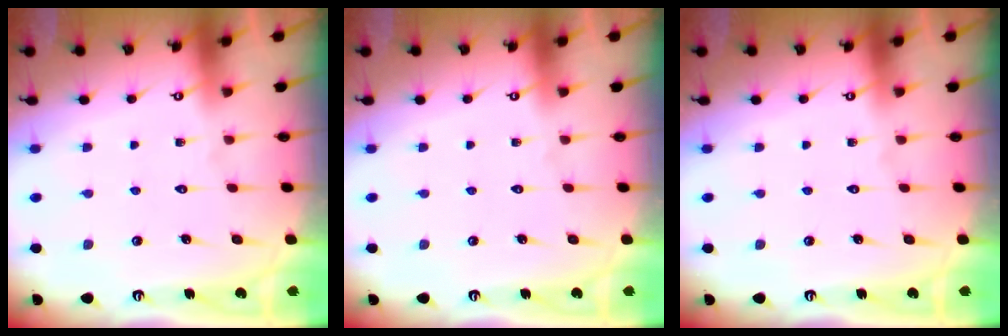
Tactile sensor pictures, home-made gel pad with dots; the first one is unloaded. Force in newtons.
{"total": 0.0}
{"total": 0.0}